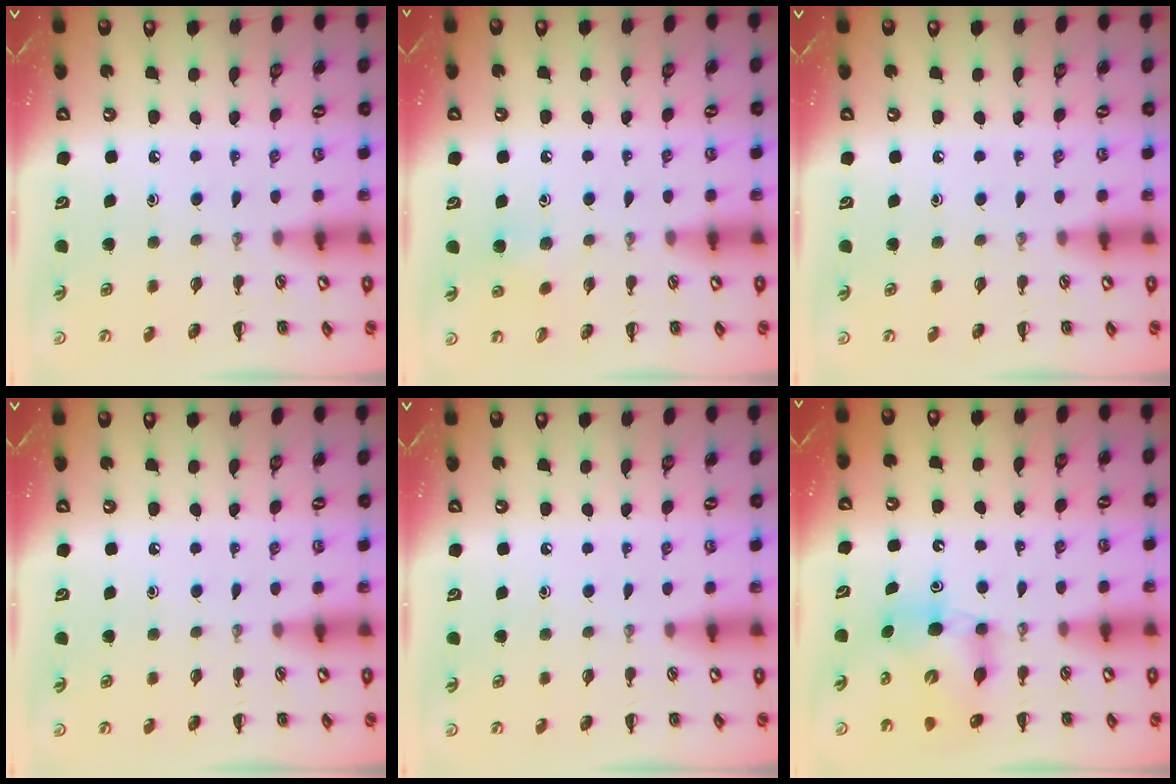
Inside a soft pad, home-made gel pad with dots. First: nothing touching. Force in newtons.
{"total": 3.8, "press": 3.4, "slide": 1.5}
{"total": 0.0}
{"total": 0.0}
{"total": 0.0}
{"total": 6.7, "press": 6.5, "slide": 1.5}